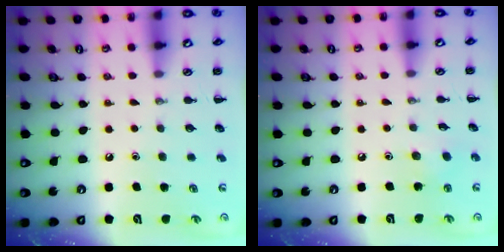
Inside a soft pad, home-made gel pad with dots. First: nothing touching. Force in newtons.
{"total": 2.3, "press": 2.2, "slide": 0.8}